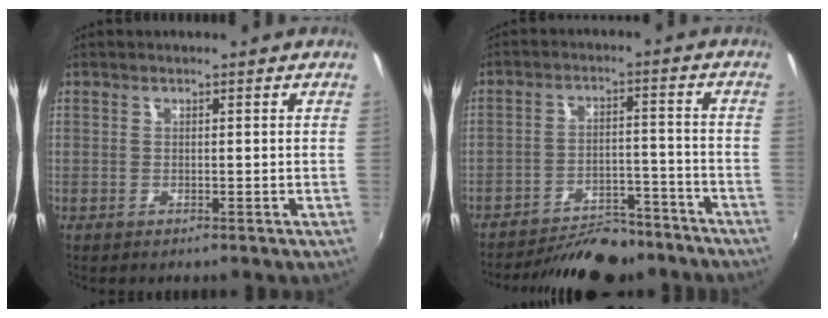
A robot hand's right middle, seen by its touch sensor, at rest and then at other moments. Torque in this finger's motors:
{"motor_torque": [1.07, -1.07, 0.22, 0.08]}